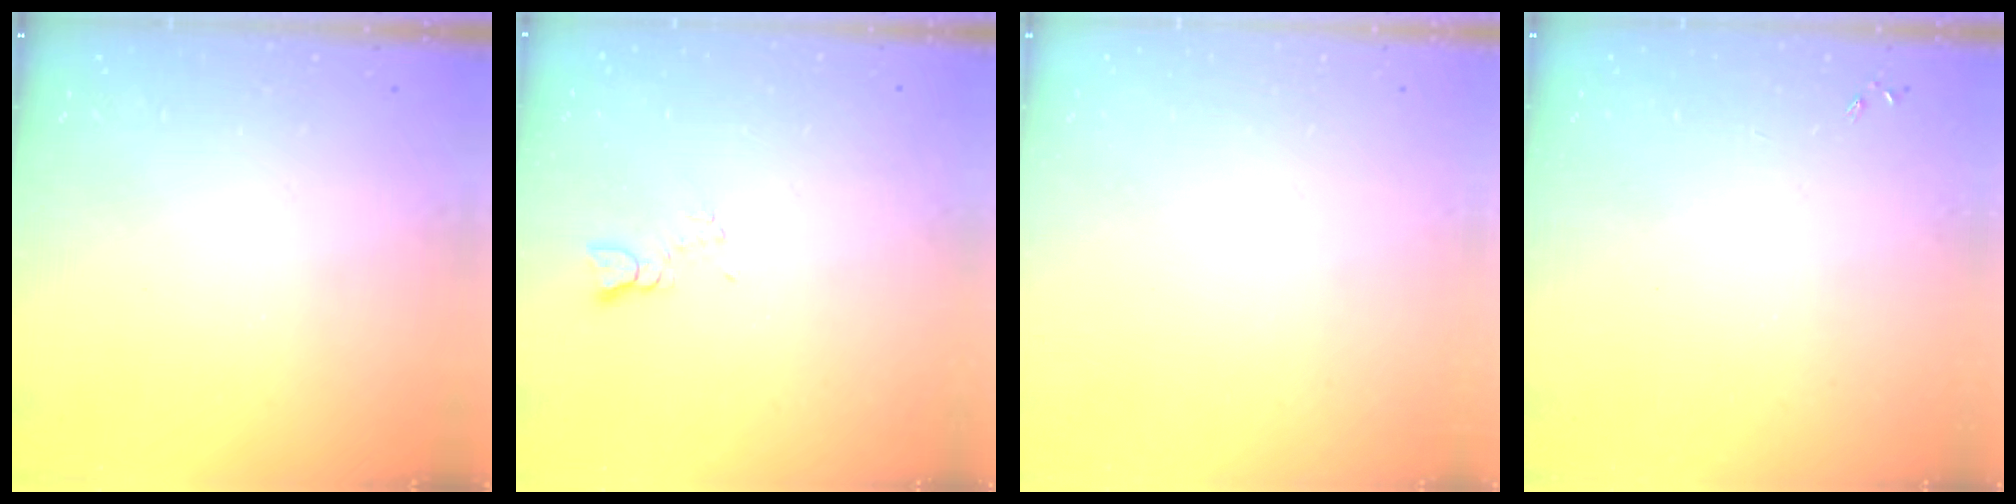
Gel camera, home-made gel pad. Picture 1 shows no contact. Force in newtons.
{"total": 2.6, "press": 2.6, "slide": 0.4}
{"total": 0.0}
{"total": 0.0}